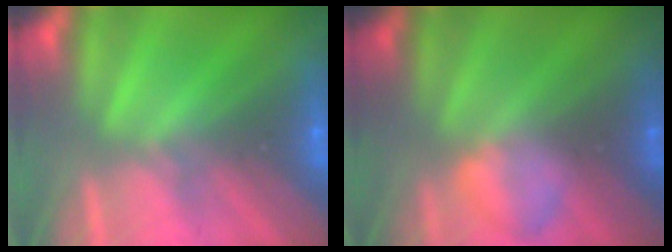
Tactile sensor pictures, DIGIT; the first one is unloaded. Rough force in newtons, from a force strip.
{"total": 2.3}